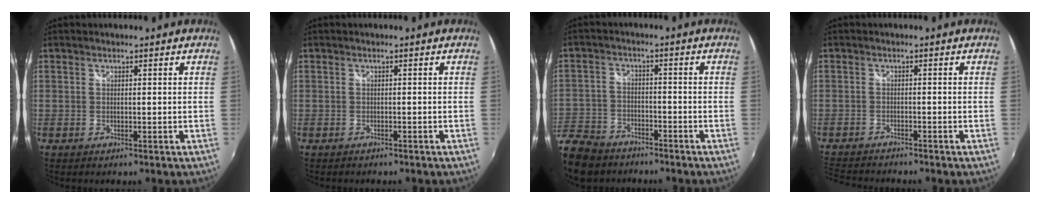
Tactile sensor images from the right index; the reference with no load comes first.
{"total": 1.5, "force": [-1.4, 0.3, 0.4], "torque": [-0.014, -0.009, -0.019]}
{"total": 14.1, "force": [-10.2, 8.1, 5.4], "torque": [-0.166, -0.009, -0.183]}
{"total": 7.4, "force": [-7.0, 0.9, 2.2], "torque": [-0.070, -0.015, -0.121]}